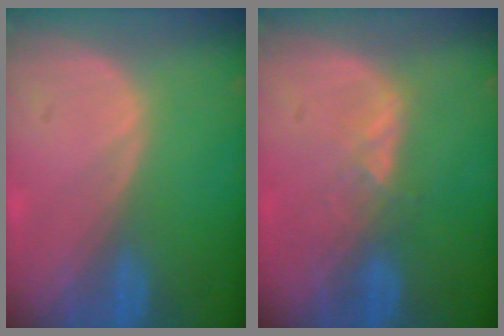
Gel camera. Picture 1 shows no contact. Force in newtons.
{"total": 2.0, "press": 2.0, "slide": 0.3}